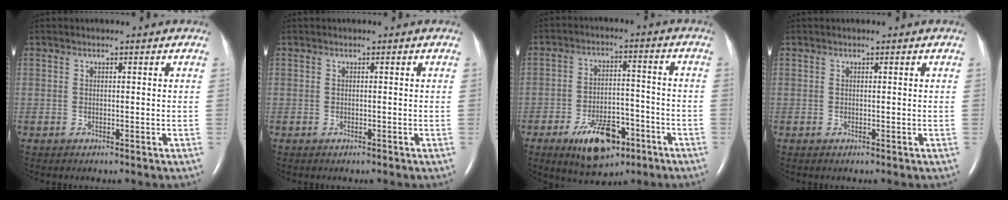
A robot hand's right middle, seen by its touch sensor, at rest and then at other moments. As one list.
[{"total": 0.0}, {"total": 11.0, "force": [-6.2, 5.2, 7.4], "torque": [-0.125, 0.001, -0.094]}, {"total": 0.0}]